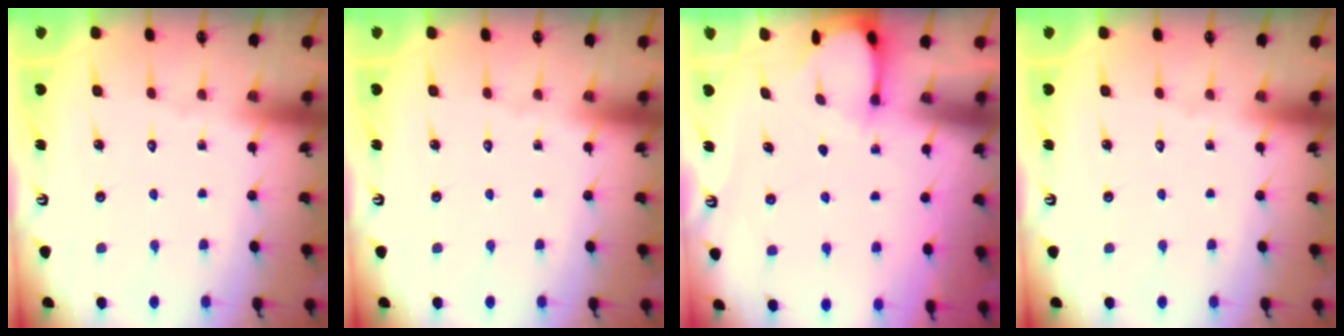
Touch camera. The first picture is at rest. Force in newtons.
{"total": 0.0}
{"total": 3.4, "press": 3.4, "slide": 0.3}
{"total": 0.0}